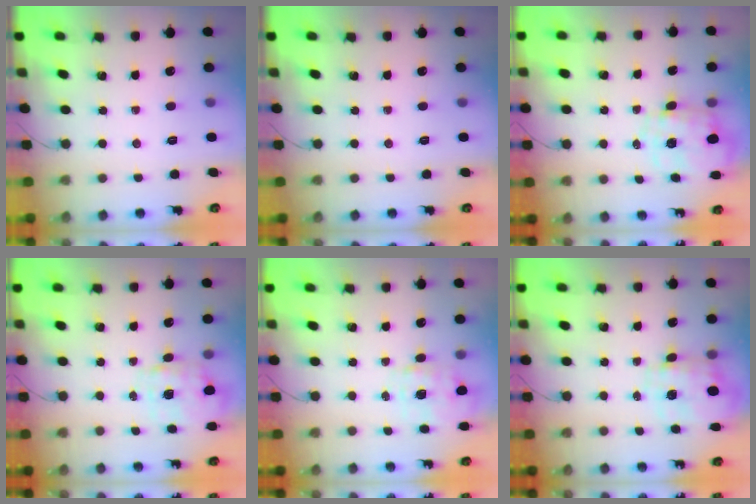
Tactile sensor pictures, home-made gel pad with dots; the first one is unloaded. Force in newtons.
{"total": 0.0}
{"total": 2.9, "press": 2.7, "slide": 1.1}
{"total": 4.0, "press": 3.9, "slide": 0.8}
{"total": 2.3, "press": 2.2, "slide": 0.6}
{"total": 3.4, "press": 3.2, "slide": 1.1}